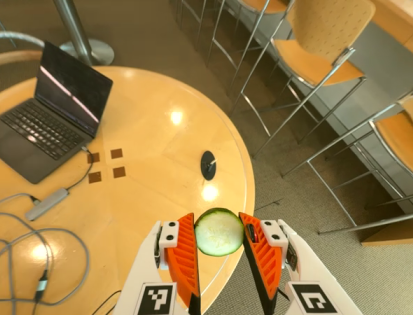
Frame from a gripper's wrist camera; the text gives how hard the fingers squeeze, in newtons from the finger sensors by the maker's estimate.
{"total": 10.3, "left": 10.3, "right": 10.4}